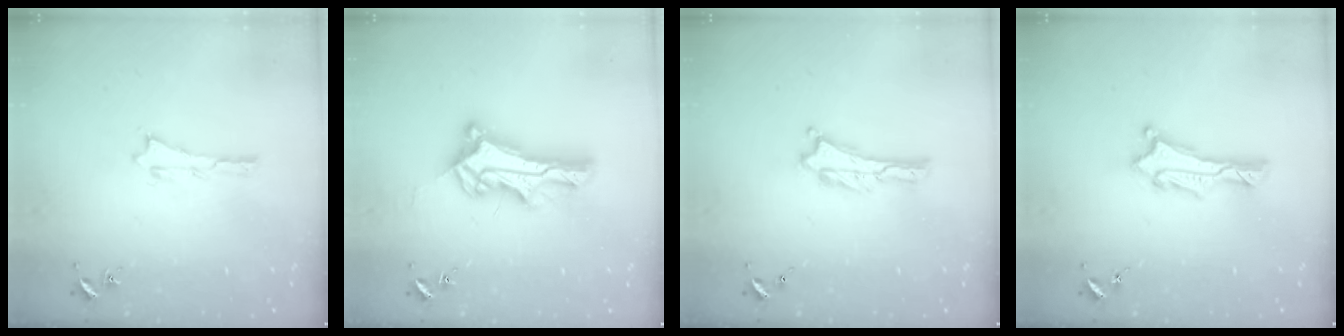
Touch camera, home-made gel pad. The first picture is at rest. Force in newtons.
{"total": 10.8, "press": 10.8, "slide": 0.8}
{"total": 0.0}
{"total": 1.3, "press": 1.3, "slide": 0.1}